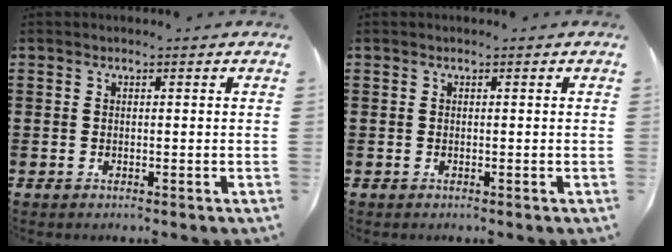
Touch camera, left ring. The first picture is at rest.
{"total": 0.0}